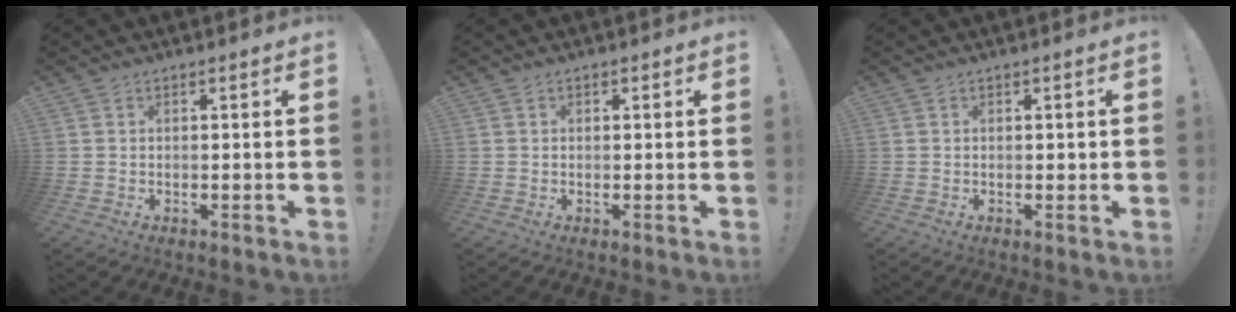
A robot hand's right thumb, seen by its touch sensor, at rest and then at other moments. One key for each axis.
{"total": 0.7, "fx": 0.1, "fy": 0.6, "fz": 0.1, "tx": 0.003, "ty": 0.000, "tz": 0.001}
{"total": 0.6, "fx": 0.0, "fy": 0.5, "fz": 0.3, "tx": -0.003, "ty": 0.002, "tz": -0.002}